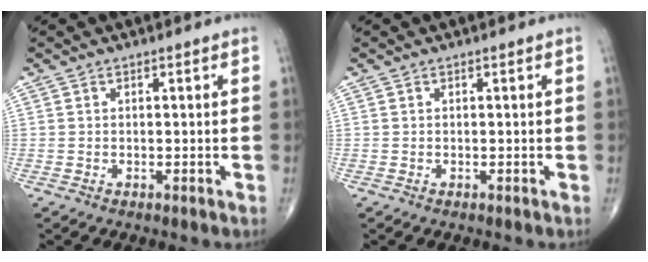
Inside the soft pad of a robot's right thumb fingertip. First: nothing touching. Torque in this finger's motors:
{"motor_torque": [0.14, 0.13, -0.02, -0.02, 0.00]}